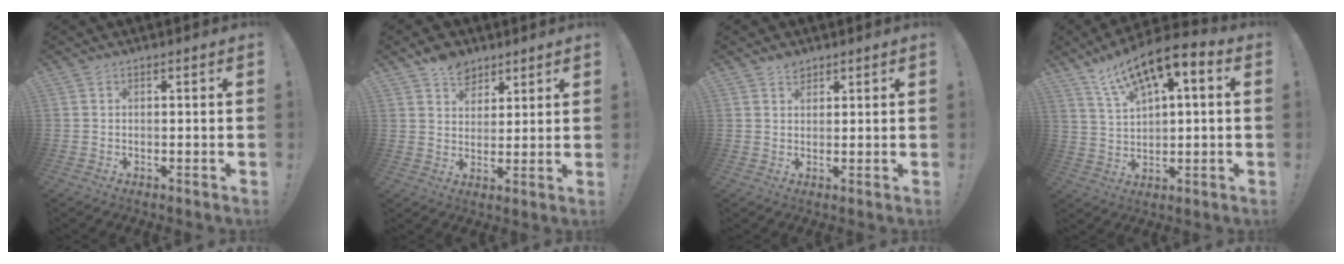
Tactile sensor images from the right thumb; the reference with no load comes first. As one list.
[{"total": 8.0, "force": [5.6, 5.2, 2.3], "torque": [-0.031, -0.032, 0.107]}, {"total": 2.3, "force": [1.9, 1.2, 0.6], "torque": [0.007, -0.013, 0.033]}, {"total": 11.2, "force": [6.5, 3.8, 8.3], "torque": [-0.137, -0.040, 0.113]}]